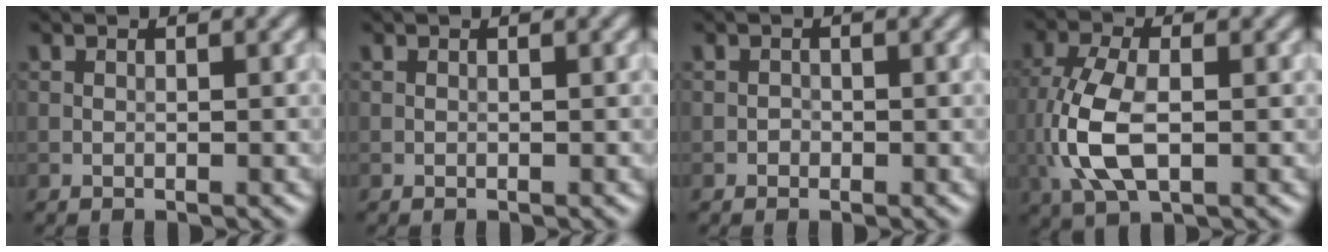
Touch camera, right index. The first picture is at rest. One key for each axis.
{"total": 0.0}
{"total": 0.6, "fx": -0.3, "fy": 0.5, "fz": 0.1, "tx": 0.004, "ty": -0.002, "tz": -0.005}
{"total": 6.5, "fx": -0.8, "fy": 3.3, "fz": 5.5, "tx": -0.136, "ty": -0.001, "tz": -0.014}